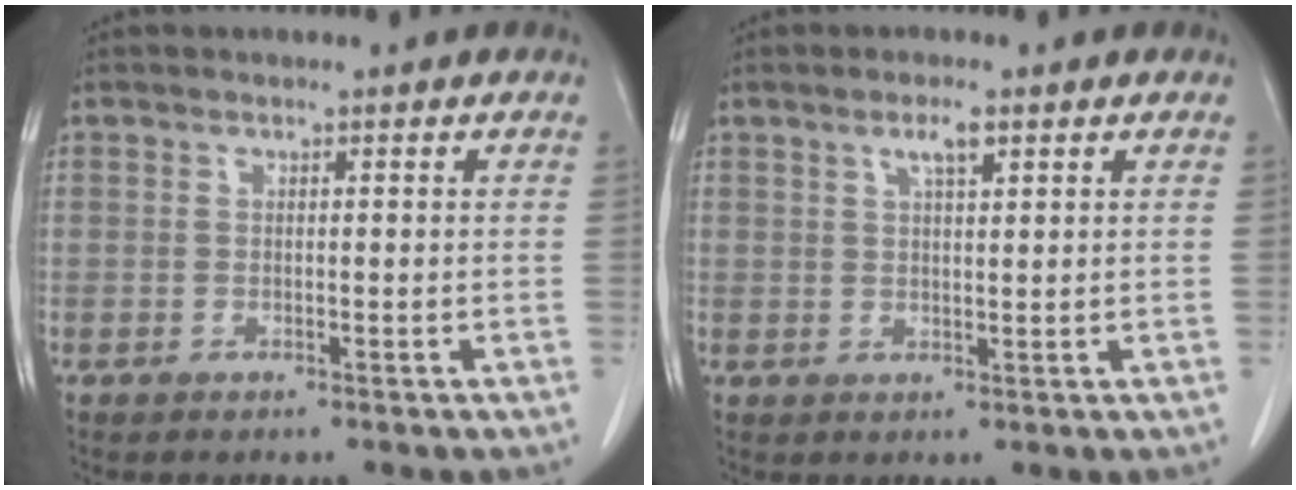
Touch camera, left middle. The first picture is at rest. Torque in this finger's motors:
{"motor_torque": [0.58, -0.34, 0.05, 0.01]}